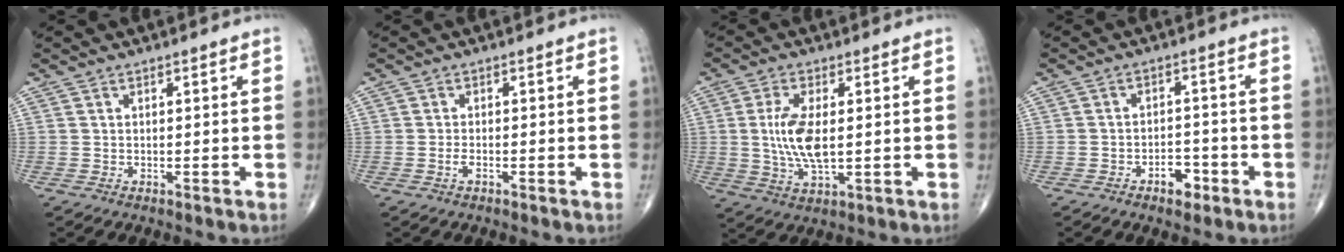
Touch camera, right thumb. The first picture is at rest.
{"total": 1.1, "force": [-0.5, 0.4, 0.9], "torque": [-0.021, 0.001, -0.011]}
{"total": 9.1, "force": [0.4, 3.8, 8.3], "torque": [-0.176, -0.012, 0.012]}
{"total": 4.2, "force": [-2.4, 2.4, 2.5], "torque": [-0.021, 0.020, -0.036]}